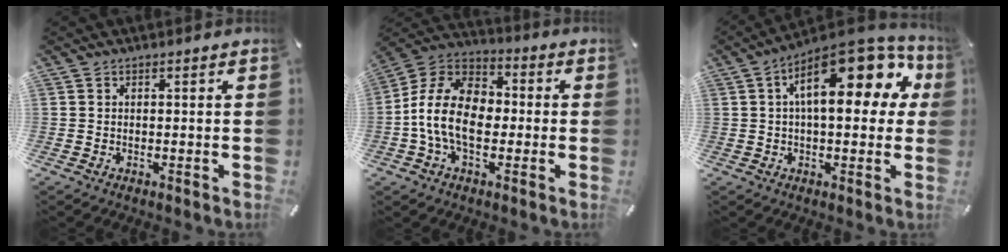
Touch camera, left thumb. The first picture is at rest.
{"total": 13.8, "force": [-3.3, 9.4, 9.6], "torque": [-0.215, 0.024, -0.062]}
{"total": 19.5, "force": [6.6, 9.0, 16.0], "torque": [-0.227, -0.032, 0.107]}